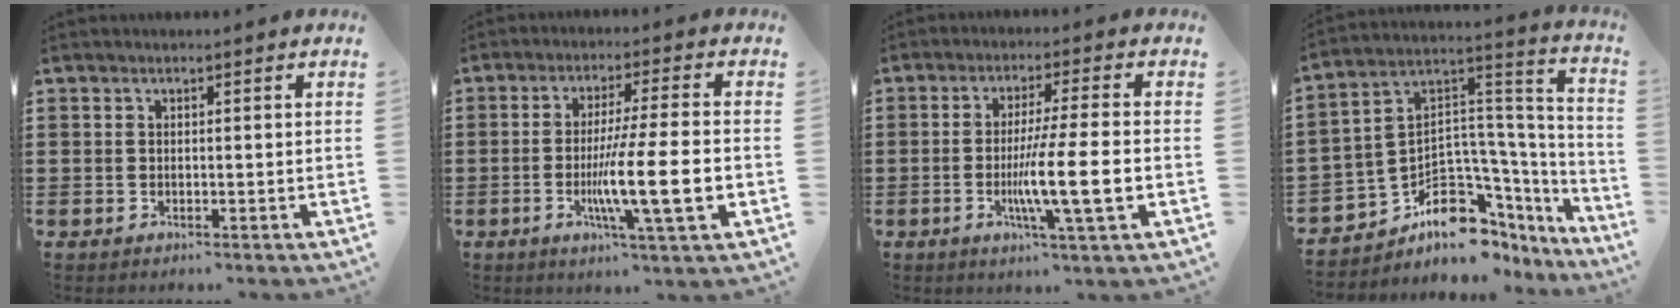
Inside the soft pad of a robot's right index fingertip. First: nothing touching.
{"total": 11.9, "force": [-2.7, 0.6, 11.6], "torque": [-0.204, -0.021, -0.052]}
{"total": 10.4, "force": [-2.3, 0.1, 10.1], "torque": [-0.181, -0.019, -0.043]}
{"total": 10.1, "force": [-5.8, 6.0, 5.8], "torque": [-0.106, -0.010, -0.102]}